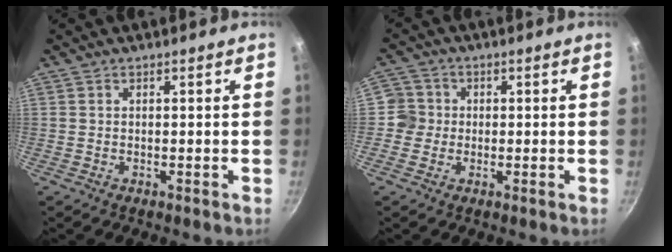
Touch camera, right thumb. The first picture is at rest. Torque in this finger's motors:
{"motor_torque": [0.44, 0.40, 0.35, 0.15, 0.00]}